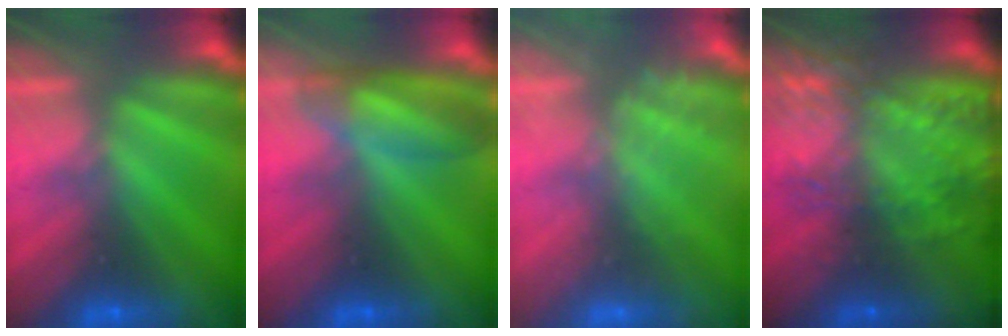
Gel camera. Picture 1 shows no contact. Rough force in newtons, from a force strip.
{"total": 4.6}
{"total": 2.4}
{"total": 6.6}